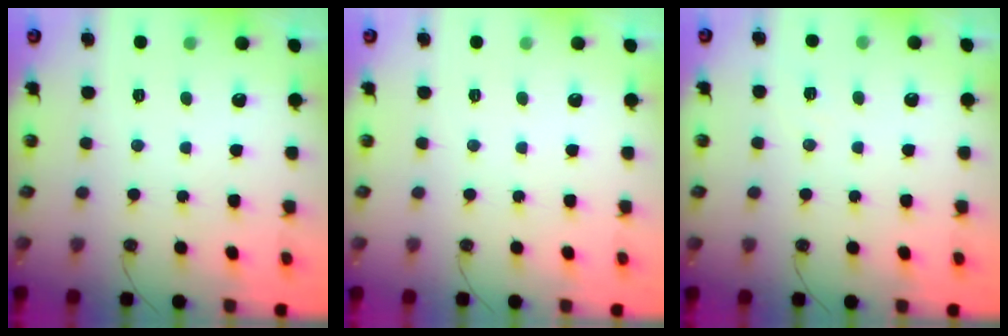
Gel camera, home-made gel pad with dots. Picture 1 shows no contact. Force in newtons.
{"total": 0.0}
{"total": 5.1, "press": 4.9, "slide": 1.3}